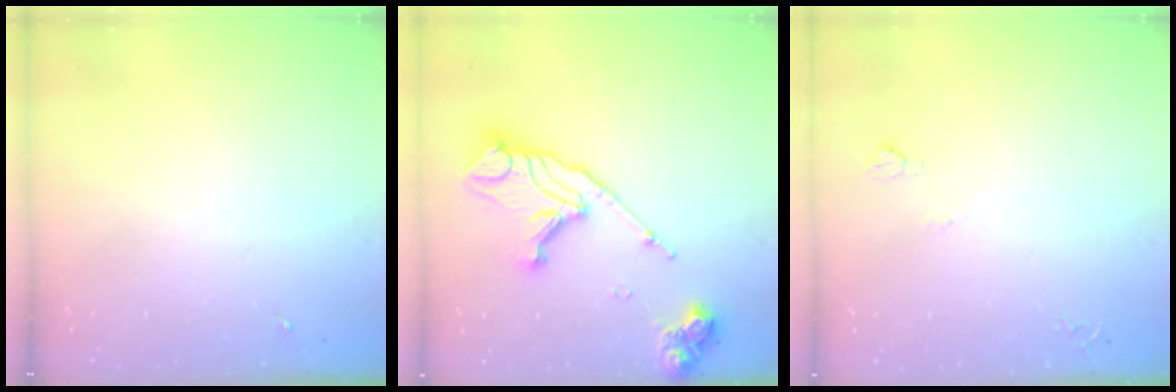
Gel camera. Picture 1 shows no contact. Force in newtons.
{"total": 19.5, "press": 19.4, "slide": 2.1}
{"total": 4.0, "press": 4.0, "slide": 0.6}